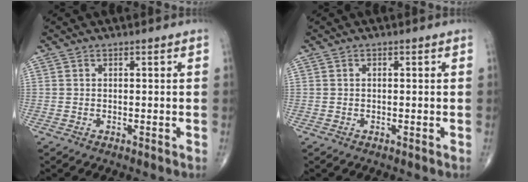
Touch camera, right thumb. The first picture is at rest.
{"total": 0.6, "force": [0.1, 0.3, 0.5], "torque": [-0.011, 0.003, 0.003]}